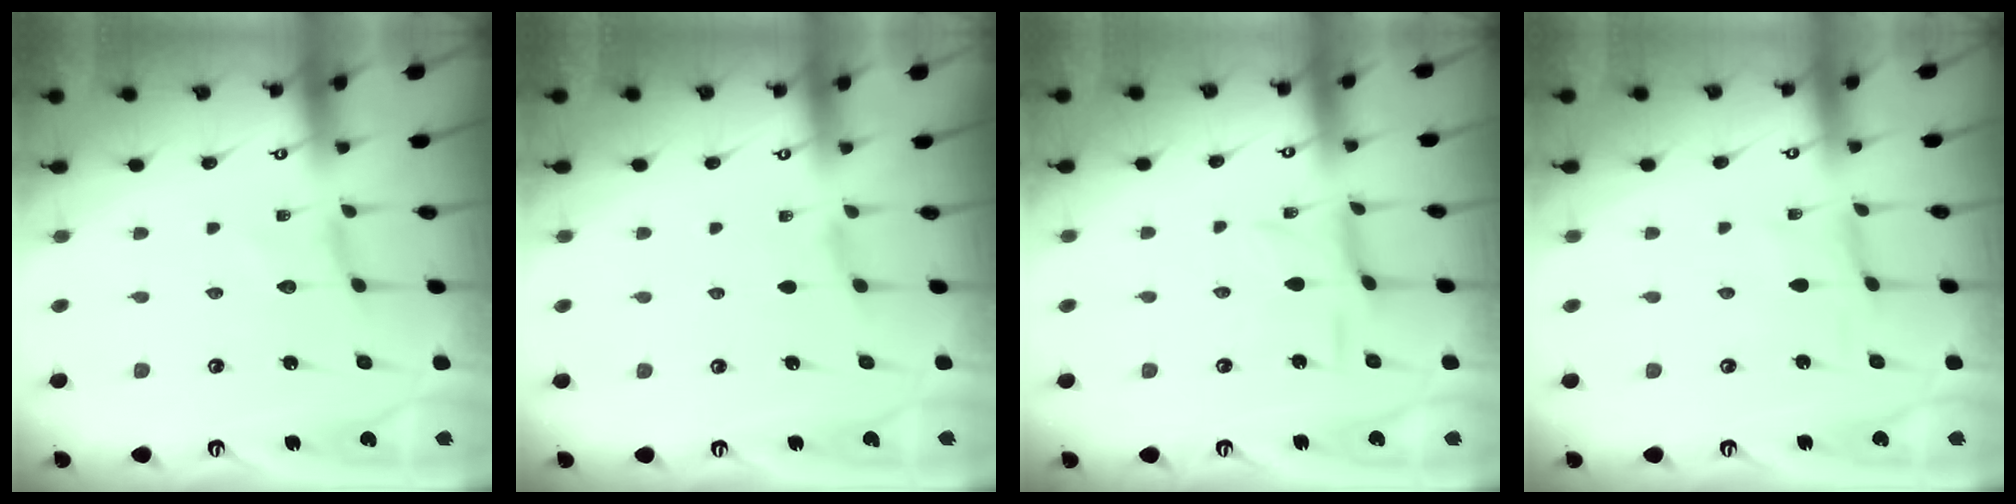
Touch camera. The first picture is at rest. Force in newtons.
{"total": 2.1, "press": 2.1, "slide": 0.4}
{"total": 3.2, "press": 3.1, "slide": 0.4}
{"total": 0.5, "press": 0.5, "slide": 0.0}